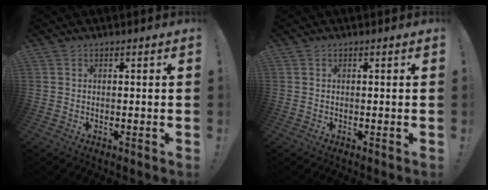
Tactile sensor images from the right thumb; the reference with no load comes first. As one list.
[{"total": 0.0}]